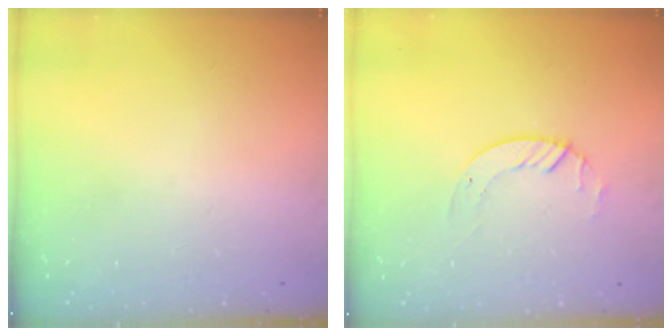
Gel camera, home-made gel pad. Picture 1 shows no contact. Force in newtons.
{"total": 2.6, "press": 2.6, "slide": 0.3}